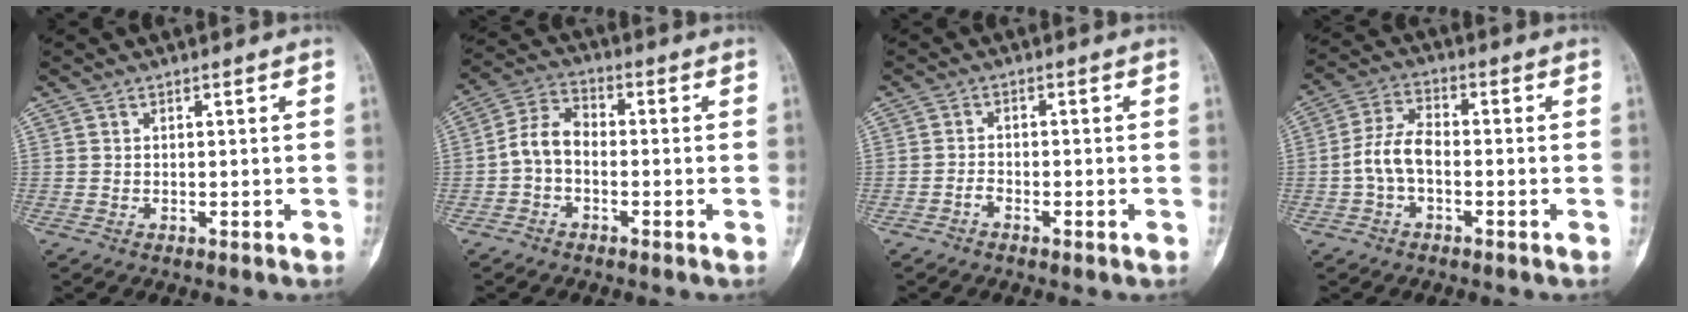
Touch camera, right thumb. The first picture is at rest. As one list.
[{"total": 6.3, "force": [-1.4, 4.3, 4.4], "torque": [-0.078, 0.026, -0.041]}, {"total": 1.4, "force": [-1.2, 0.6, 0.6], "torque": [-0.010, 0.006, -0.026]}, {"total": 6.7, "force": [-1.6, 3.7, 5.4], "torque": [-0.110, 0.024, -0.038]}]